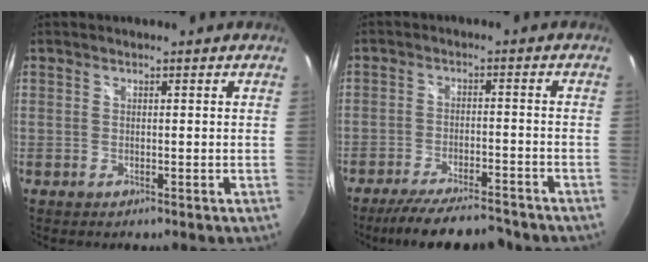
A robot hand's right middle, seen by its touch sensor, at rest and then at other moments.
{"total": 12.7, "force": [-11.2, 2.3, 5.6], "torque": [-0.117, -0.014, -0.172]}